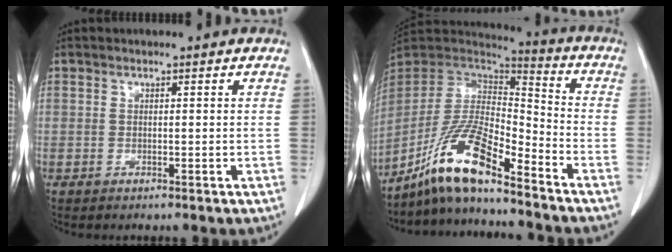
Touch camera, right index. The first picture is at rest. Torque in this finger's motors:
{"motor_torque": [-0.08, 0.10, -0.01, -0.08]}